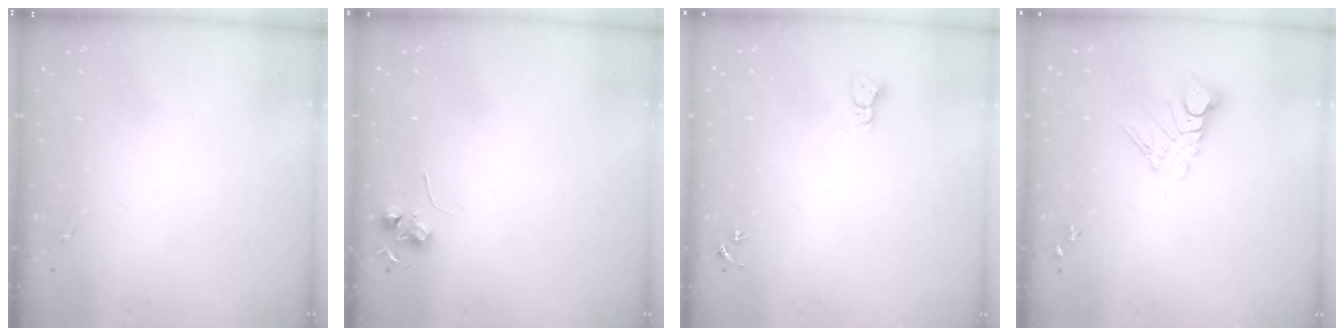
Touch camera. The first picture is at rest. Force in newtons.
{"total": 6.0, "press": 6.0, "slide": 0.5}
{"total": 2.3, "press": 2.3, "slide": 0.3}
{"total": 8.9, "press": 8.9, "slide": 0.8}